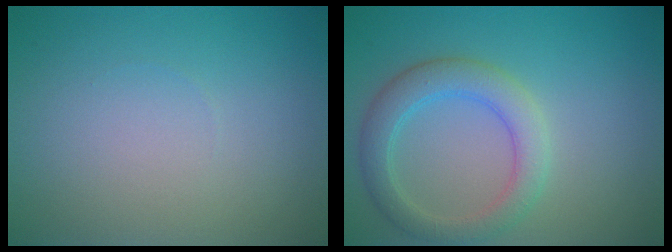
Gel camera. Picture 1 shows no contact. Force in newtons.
{"total": 3.8, "press": 3.8, "slide": 0.2}